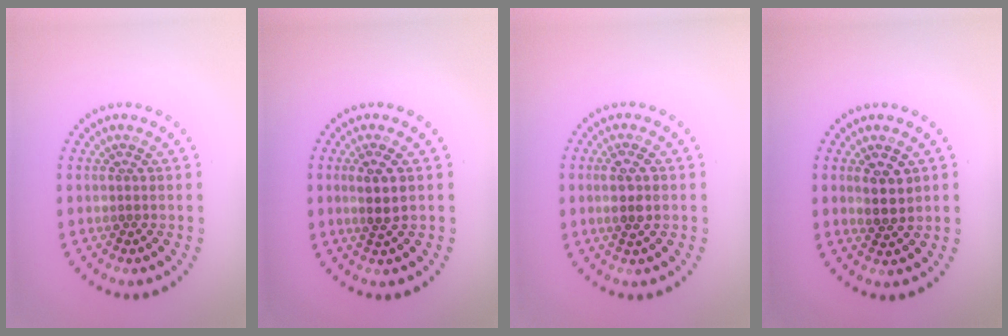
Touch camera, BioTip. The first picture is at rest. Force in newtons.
{"total": 2.4, "press": 2.2, "slide": 1.0}
{"total": 2.3, "press": 2.2, "slide": 0.8}
{"total": 2.5, "press": 2.3, "slide": 0.9}